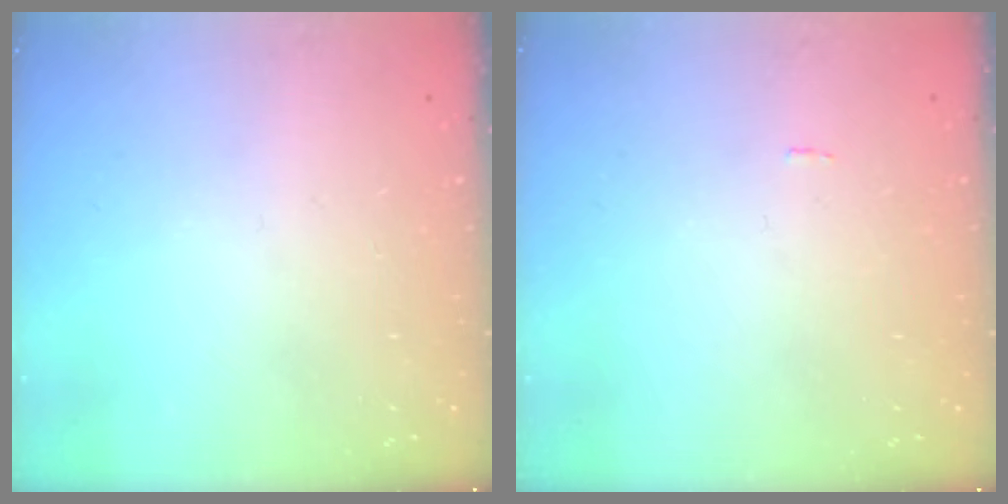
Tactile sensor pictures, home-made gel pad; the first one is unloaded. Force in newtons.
{"total": 0.7, "press": 0.7, "slide": 0.0}